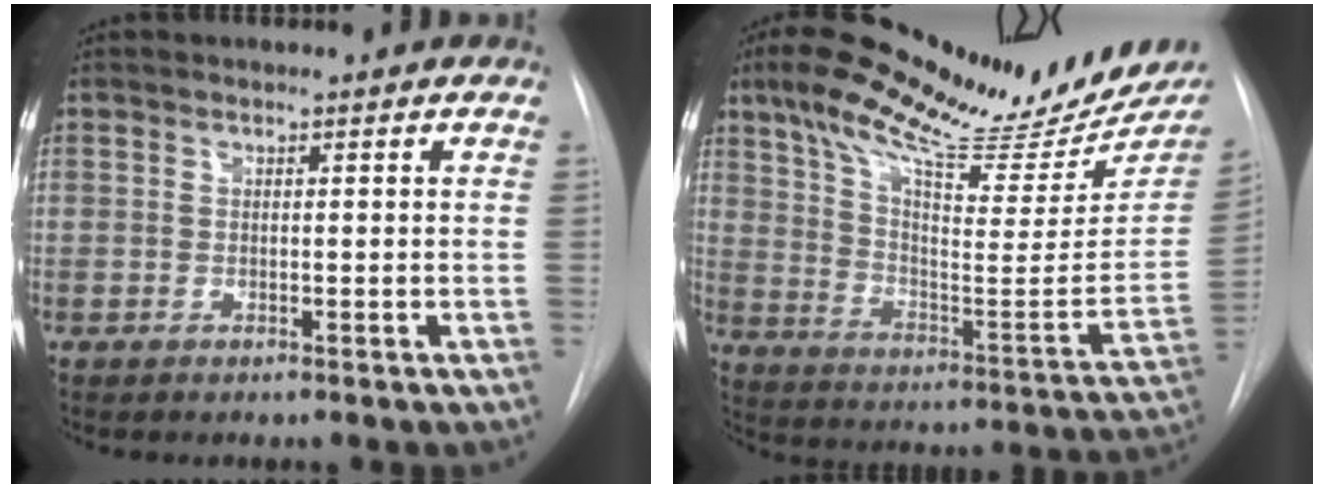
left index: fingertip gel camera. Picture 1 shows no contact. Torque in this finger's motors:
{"motor_torque": [0.93, -1.21, 0.36, 0.06]}